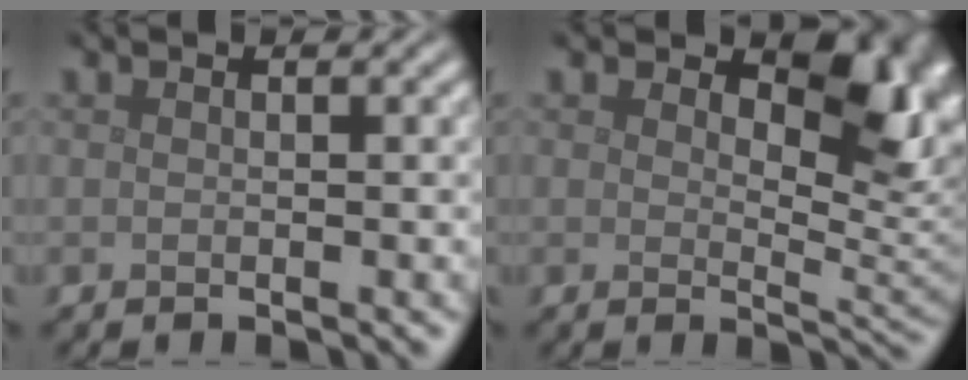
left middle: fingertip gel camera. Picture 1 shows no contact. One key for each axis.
{"total": 6.3, "fx": 2.8, "fy": 3.4, "fz": 4.5, "tx": -0.053, "ty": -0.011, "tz": 0.034}